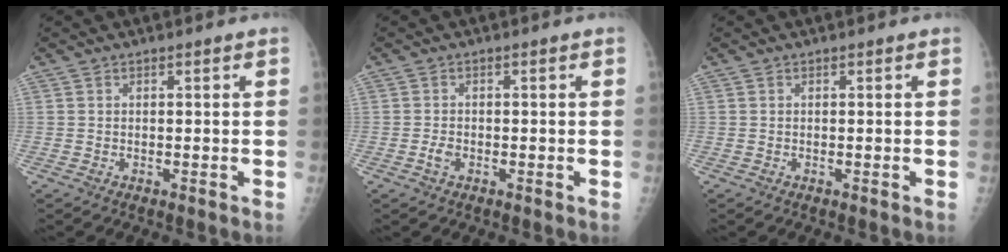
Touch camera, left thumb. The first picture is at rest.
{"total": 1.5, "force": [-0.6, 0.9, 1.0], "torque": [-0.024, 0.005, -0.013]}
{"total": 0.0}